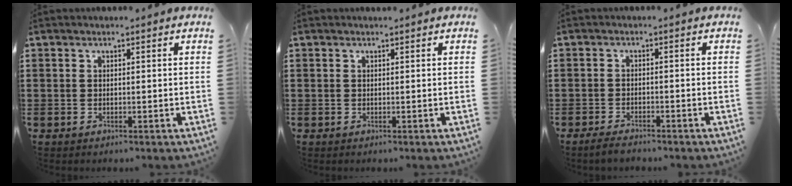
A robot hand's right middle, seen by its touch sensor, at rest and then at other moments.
{"total": 0.0}
{"total": 2.0, "force": [-1.9, 0.3, 0.6], "torque": [-0.019, 0.001, -0.039]}